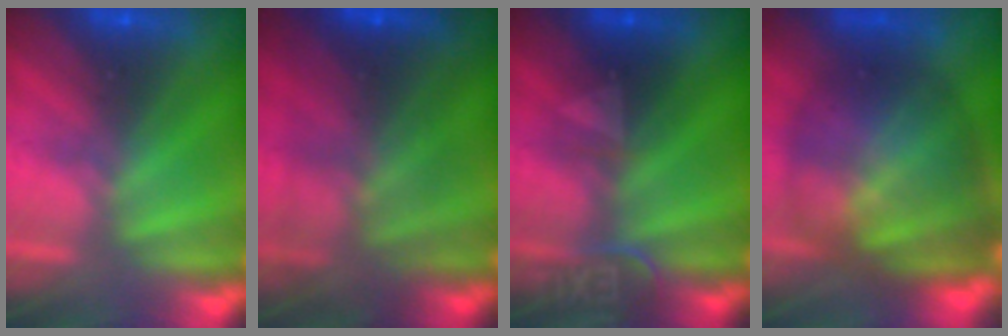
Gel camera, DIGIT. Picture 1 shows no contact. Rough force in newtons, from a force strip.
{"total": 7.0}
{"total": 2.4}
{"total": 8.1}